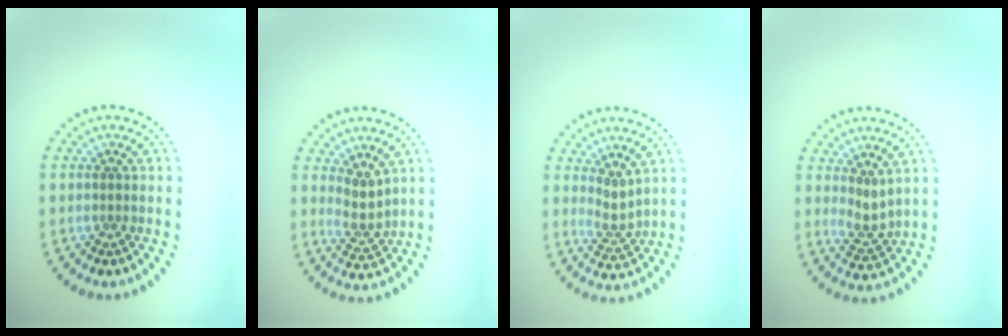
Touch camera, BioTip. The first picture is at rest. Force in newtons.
{"total": 2.2, "press": 1.7, "slide": 1.4}
{"total": 2.1, "press": 1.4, "slide": 1.5}
{"total": 2.0, "press": 1.5, "slide": 1.4}